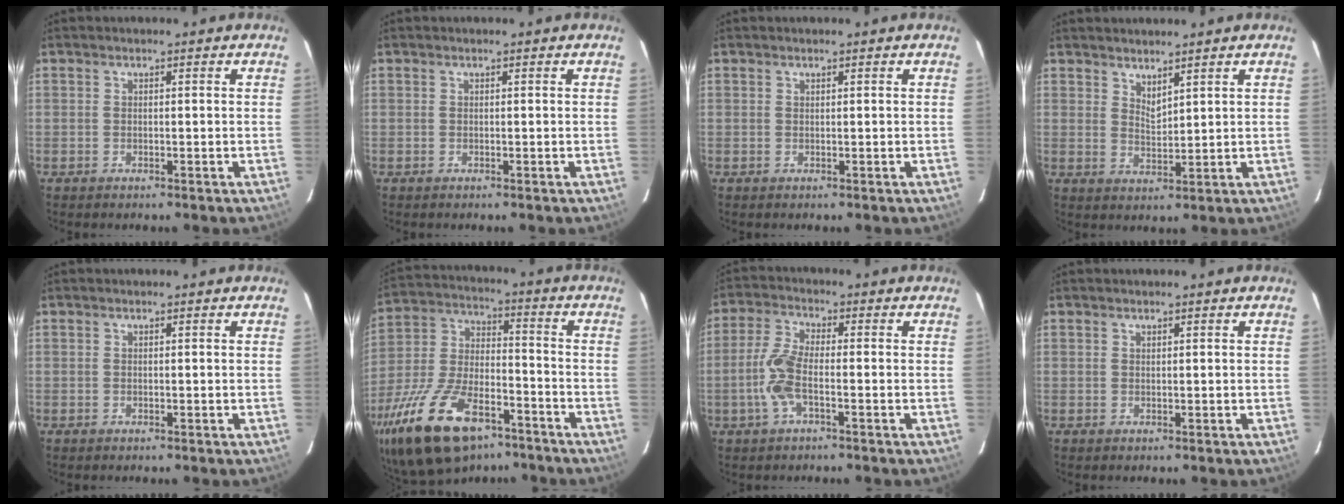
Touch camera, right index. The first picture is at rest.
{"total": 0.0}
{"total": 0.0}
{"total": 3.2, "force": [2.7, 0.8, 1.4], "torque": [-0.022, -0.004, 0.048]}
{"total": 0.0}
{"total": 24.8, "force": [-15.6, 11.3, 15.7], "torque": [-0.321, -0.018, -0.262]}
{"total": 6.9, "force": [-2.1, 2.0, 6.3], "torque": [-0.143, 0.004, -0.045]}
{"total": 0.0}